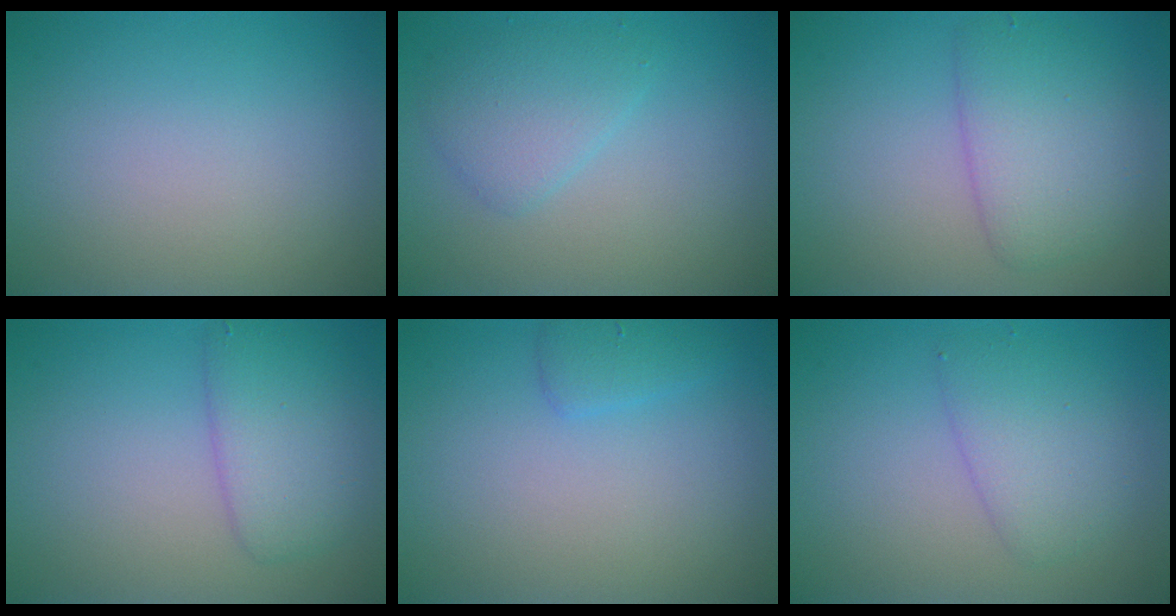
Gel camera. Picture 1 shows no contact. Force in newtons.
{"total": 2.6, "press": 2.6, "slide": 0.1}
{"total": 4.3, "press": 4.3, "slide": 0.0}
{"total": 3.8, "press": 3.8, "slide": 0.1}
{"total": 1.4, "press": 1.4, "slide": 0.2}
{"total": 3.0, "press": 3.0, "slide": 0.1}